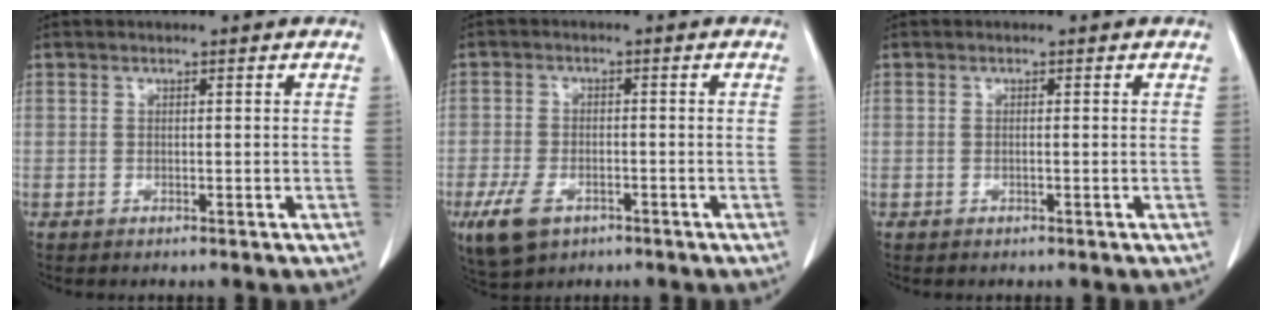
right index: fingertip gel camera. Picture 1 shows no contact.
{"total": 6.2, "force": [-3.3, 3.7, 3.9], "torque": [-0.083, -0.006, -0.048]}
{"total": 0.0}